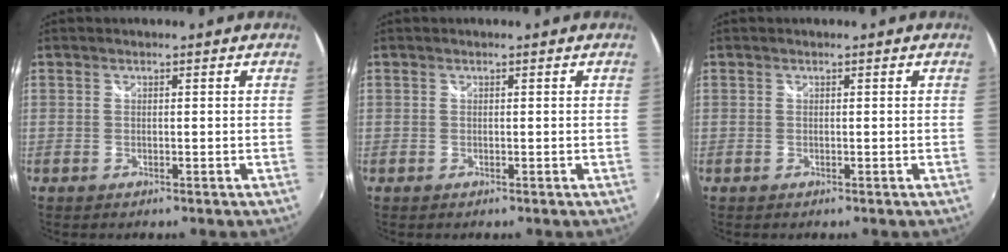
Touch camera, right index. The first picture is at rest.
{"total": 0.0}
{"total": 0.0}